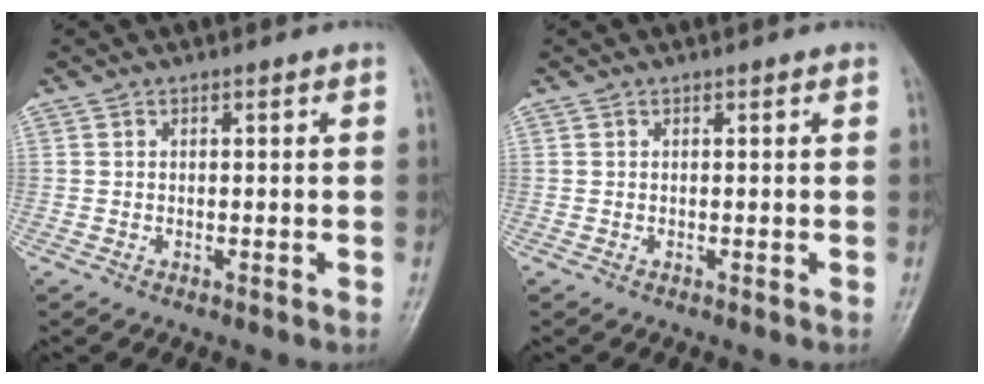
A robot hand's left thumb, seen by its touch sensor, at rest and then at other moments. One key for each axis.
{"total": 0.0}